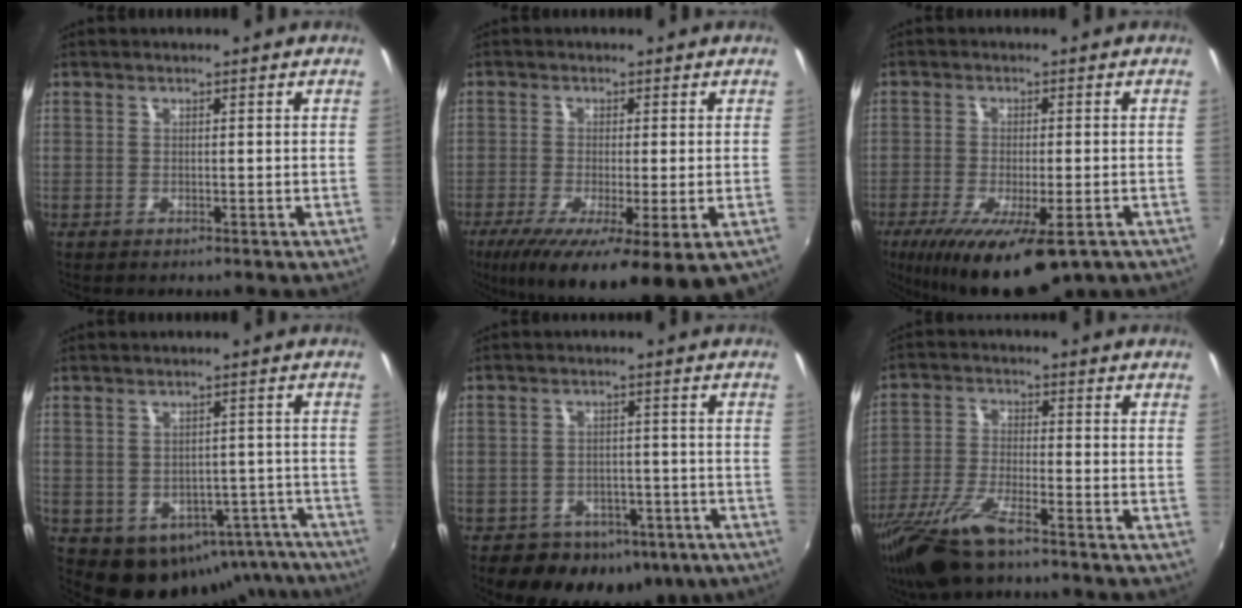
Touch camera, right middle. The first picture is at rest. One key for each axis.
{"total": 12.7, "fx": -6.0, "fy": 2.3, "fz": 11.0, "tx": -0.205, "ty": -0.047, "tz": -0.093}
{"total": 15.2, "fx": -9.5, "fy": 4.4, "fz": 11.1, "tx": -0.208, "ty": -0.052, "tz": -0.145}
{"total": 15.1, "fx": -11.0, "fy": 9.6, "fz": 4.1, "tx": -0.071, "ty": 0.038, "tz": -0.096}
{"total": 15.6, "fx": -9.6, "fy": 10.2, "fz": 7.0, "tx": -0.150, "ty": 0.011, "tz": -0.109}
{"total": 12.2, "fx": -8.8, "fy": 2.5, "fz": 8.0, "tx": -0.178, "ty": -0.031, "tz": -0.174}